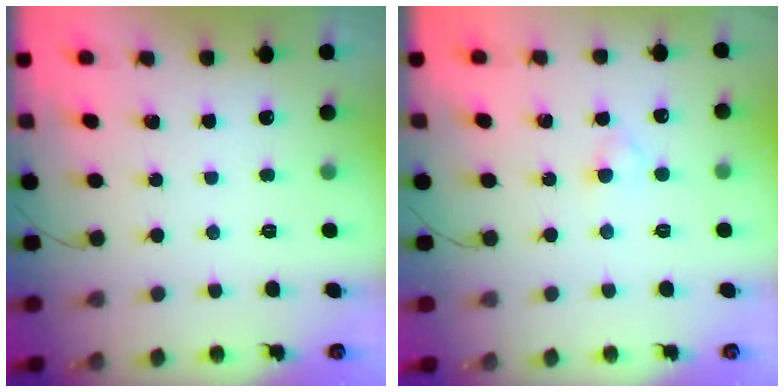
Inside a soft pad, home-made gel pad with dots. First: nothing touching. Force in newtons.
{"total": 2.2, "press": 2.0, "slide": 1.1}